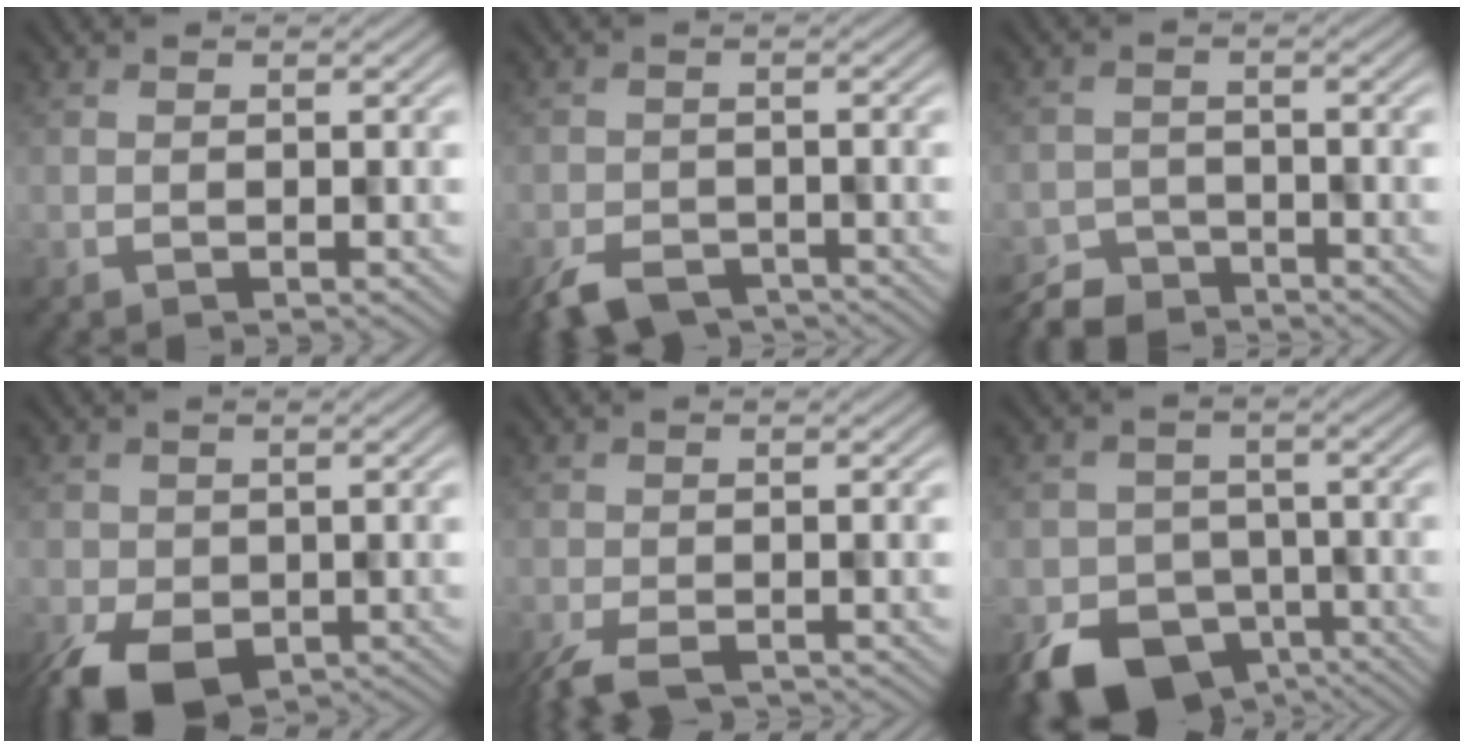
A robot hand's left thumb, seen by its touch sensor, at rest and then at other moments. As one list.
[{"total": 5.2, "force": [-4.1, 2.4, 2.3], "torque": [-0.043, -0.018, -0.068]}, {"total": 4.6, "force": [-4.4, 1.4, 0.2], "torque": [0.000, -0.011, -0.074]}, {"total": 8.0, "force": [-4.2, 4.6, 5.0], "torque": [-0.100, -0.038, -0.056]}, {"total": 4.6, "force": [-3.5, 1.3, 2.8], "torque": [-0.054, -0.018, -0.058]}, {"total": 9.3, "force": [-5.6, 6.3, 3.8], "torque": [-0.063, -0.033, -0.088]}]